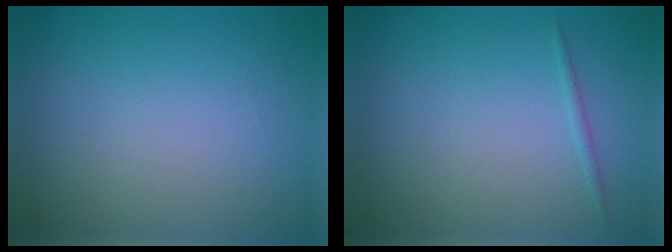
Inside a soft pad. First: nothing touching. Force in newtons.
{"total": 0.6, "press": 0.6, "slide": 0.1}